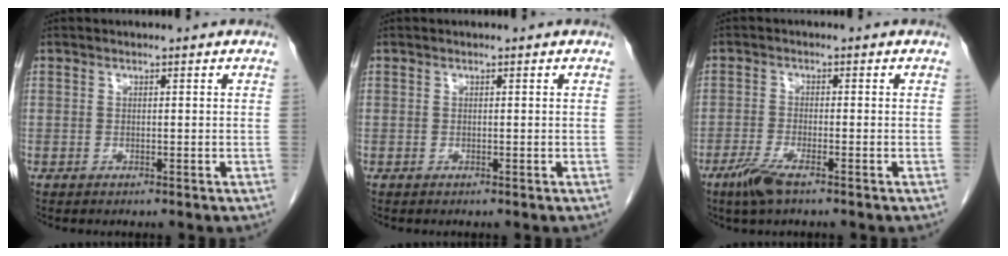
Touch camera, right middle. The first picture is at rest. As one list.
[{"total": 0.0}, {"total": 4.2, "force": [-2.8, 0.6, 3.1], "torque": [-0.070, -0.009, -0.056]}]